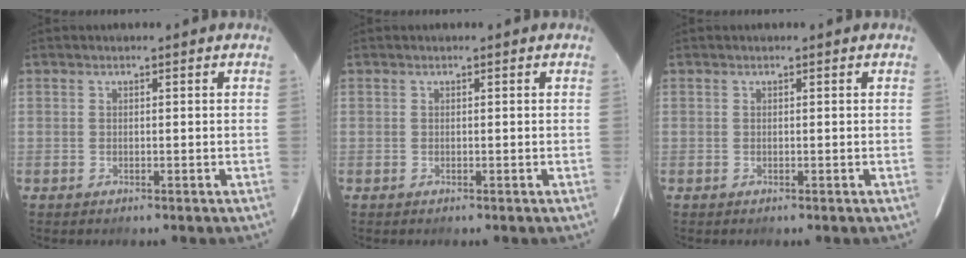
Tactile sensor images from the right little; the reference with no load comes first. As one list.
[{"total": 0.0}, {"total": 0.0}]